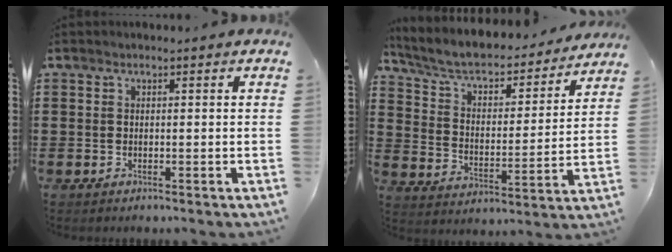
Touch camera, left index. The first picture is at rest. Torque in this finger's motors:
{"motor_torque": [1.55, -0.59, 0.54, 0.20]}